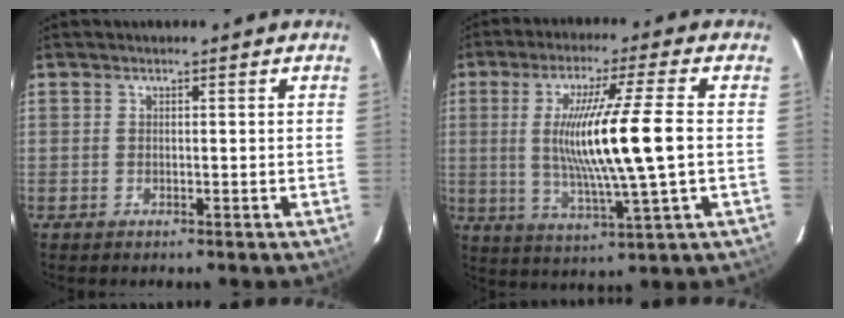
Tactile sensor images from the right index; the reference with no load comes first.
{"total": 14.9, "force": [0.1, -0.3, 14.9], "torque": [-0.266, -0.018, 0.013]}